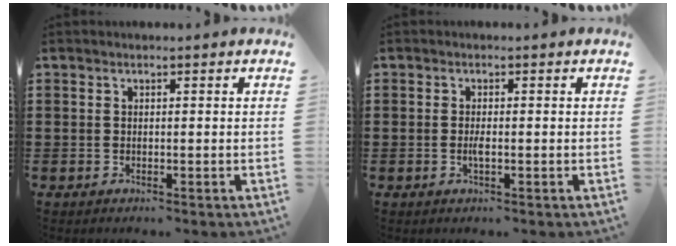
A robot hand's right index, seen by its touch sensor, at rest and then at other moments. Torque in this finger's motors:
{"motor_torque": [1.09, 1.04, 0.15, 0.01]}